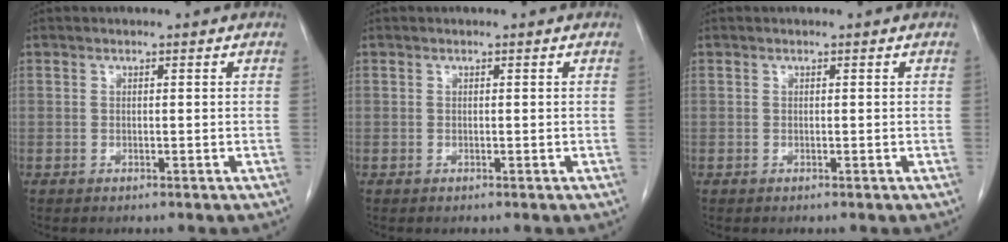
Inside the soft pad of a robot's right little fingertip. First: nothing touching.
{"total": 0.0}
{"total": 0.0}